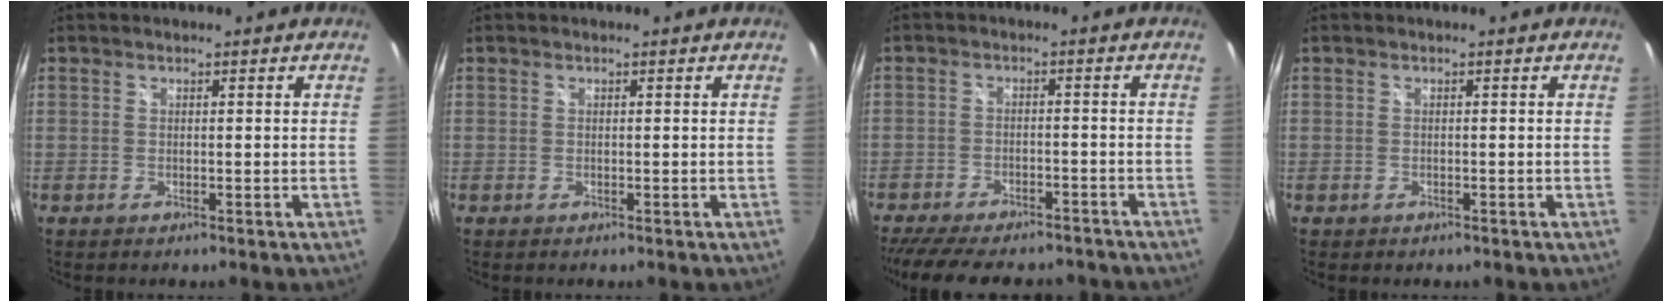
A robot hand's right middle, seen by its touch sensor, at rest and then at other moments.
{"total": 0.0}
{"total": 16.4, "force": [-13.6, 5.6, 7.3], "torque": [-0.163, -0.014, -0.195]}
{"total": 0.6, "force": [-0.4, 0.5, 0.1], "torque": [-0.004, -0.002, -0.006]}